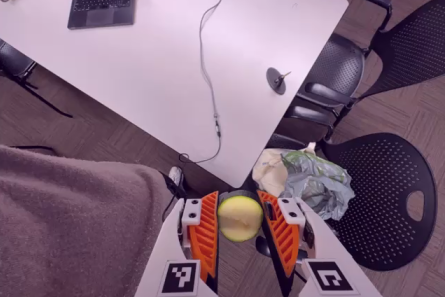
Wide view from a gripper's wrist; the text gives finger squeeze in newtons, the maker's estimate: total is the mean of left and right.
{"total": 8.6, "left": 8.4, "right": 8.8}